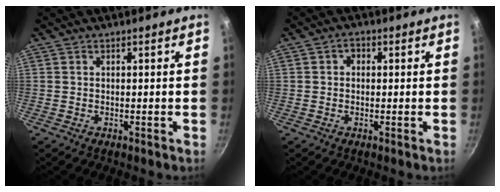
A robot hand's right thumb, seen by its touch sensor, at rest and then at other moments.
{"total": 2.1, "force": [0.2, 1.7, 1.2], "torque": [-0.013, 0.005, 0.000]}